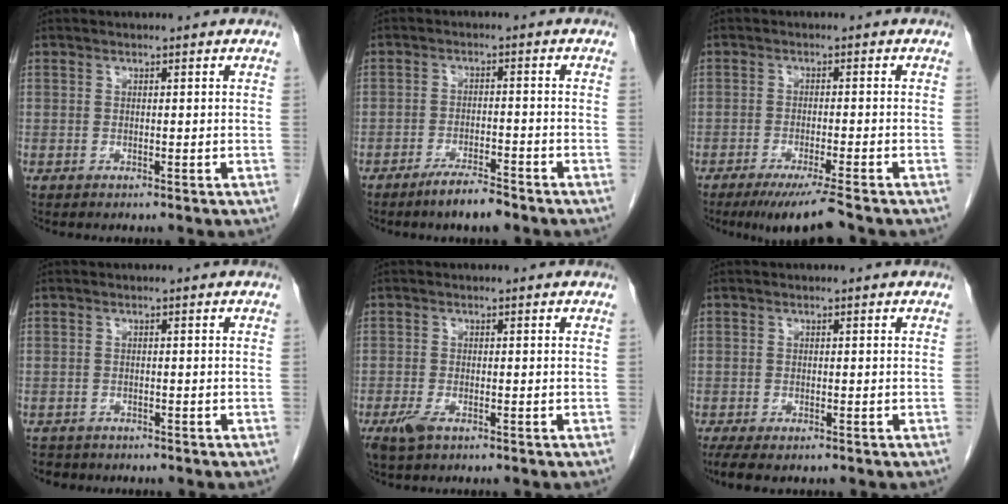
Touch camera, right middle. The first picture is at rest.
{"total": 4.7, "force": [-3.7, 0.5, 2.8], "torque": [-0.051, -0.005, -0.066]}
{"total": 6.2, "force": [-4.9, -0.7, 3.7], "torque": [-0.053, -0.018, -0.081]}
{"total": 2.9, "force": [-2.5, 1.4, 0.2], "torque": [-0.011, -0.001, -0.038]}
{"total": 2.6, "force": [-1.5, 0.9, 1.8], "torque": [-0.045, -0.004, -0.026]}
{"total": 4.5, "force": [-3.4, 1.4, 2.6], "torque": [-0.048, -0.016, -0.052]}